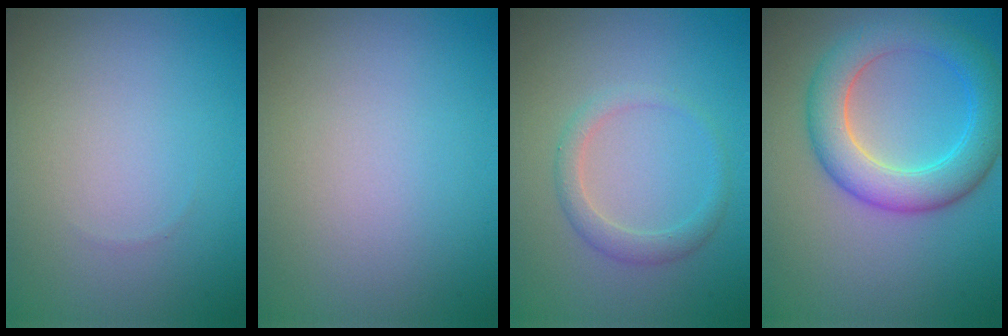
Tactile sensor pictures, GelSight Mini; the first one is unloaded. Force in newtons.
{"total": 0.0}
{"total": 1.9, "press": 1.9, "slide": 0.2}
{"total": 6.3, "press": 6.3, "slide": 0.2}